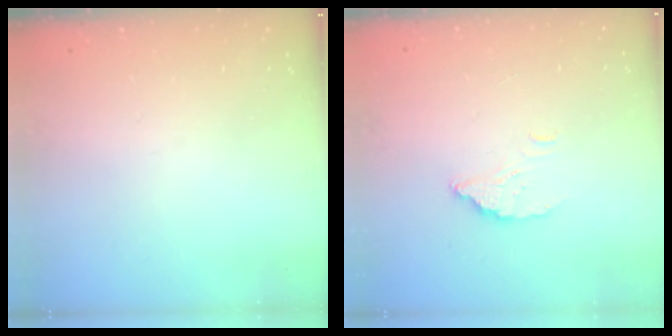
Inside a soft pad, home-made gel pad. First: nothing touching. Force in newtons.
{"total": 3.8, "press": 3.8, "slide": 0.2}